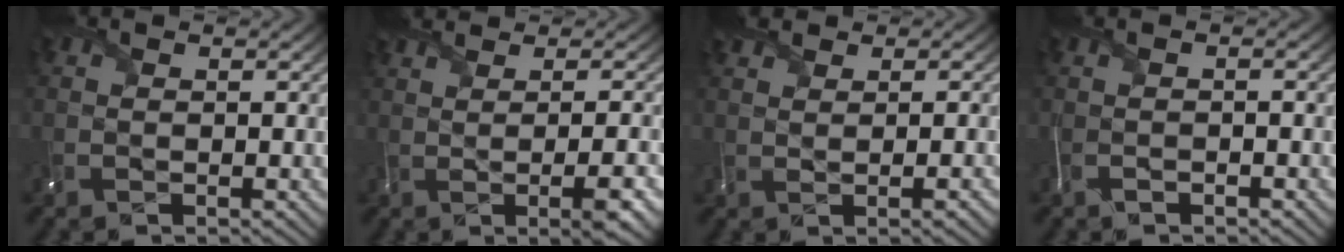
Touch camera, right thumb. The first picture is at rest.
{"total": 4.9, "force": [1.3, 1.0, 4.6], "torque": [-0.050, 0.022, 0.004]}
{"total": 2.3, "force": [1.5, 0.6, 1.6], "torque": [-0.033, 0.007, 0.022]}
{"total": 1.1, "force": [-0.9, -0.4, 0.5], "torque": [-0.005, 0.007, -0.025]}